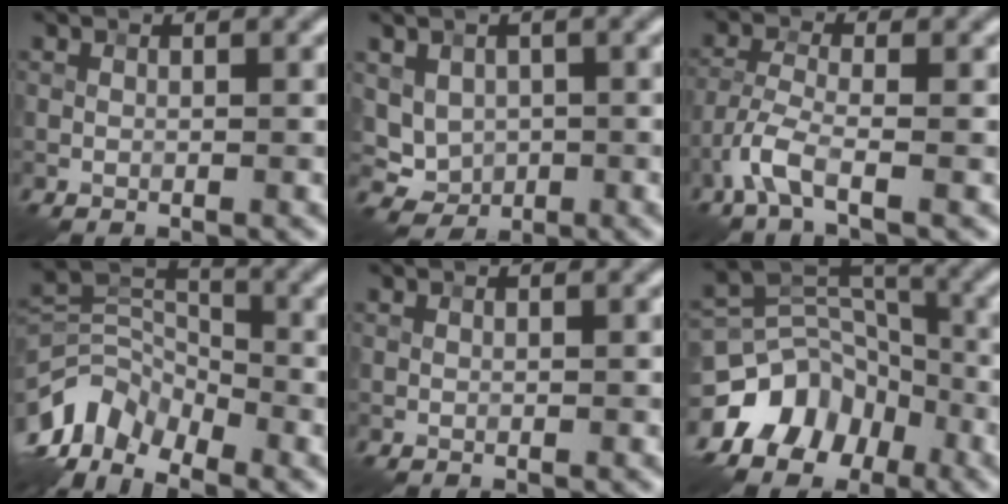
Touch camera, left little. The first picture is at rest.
{"total": 3.5, "force": [0.4, 3.0, 1.8], "torque": [-0.030, -0.005, 0.019]}
{"total": 3.4, "force": [-2.1, 0.8, 2.6], "torque": [-0.060, 0.001, -0.055]}
{"total": 6.8, "force": [-4.2, 4.1, 3.4], "torque": [-0.062, -0.002, -0.096]}
{"total": 0.0}
{"total": 9.1, "force": [-5.6, 6.4, 3.3], "torque": [-0.050, 0.022, -0.100]}